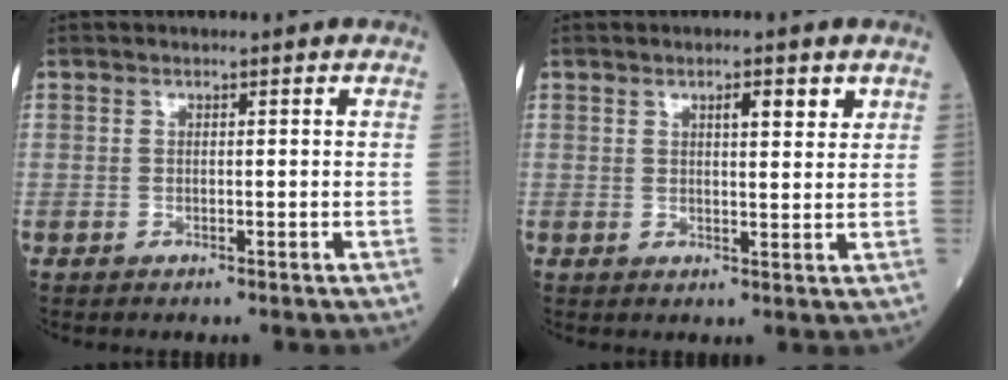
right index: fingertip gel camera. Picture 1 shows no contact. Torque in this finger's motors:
{"motor_torque": [-0.20, 0.26, -0.07, 0.03]}